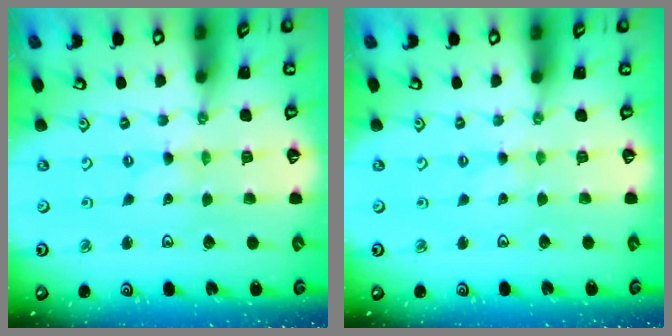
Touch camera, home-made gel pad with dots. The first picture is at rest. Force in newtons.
{"total": 1.4, "press": 1.4, "slide": 0.3}